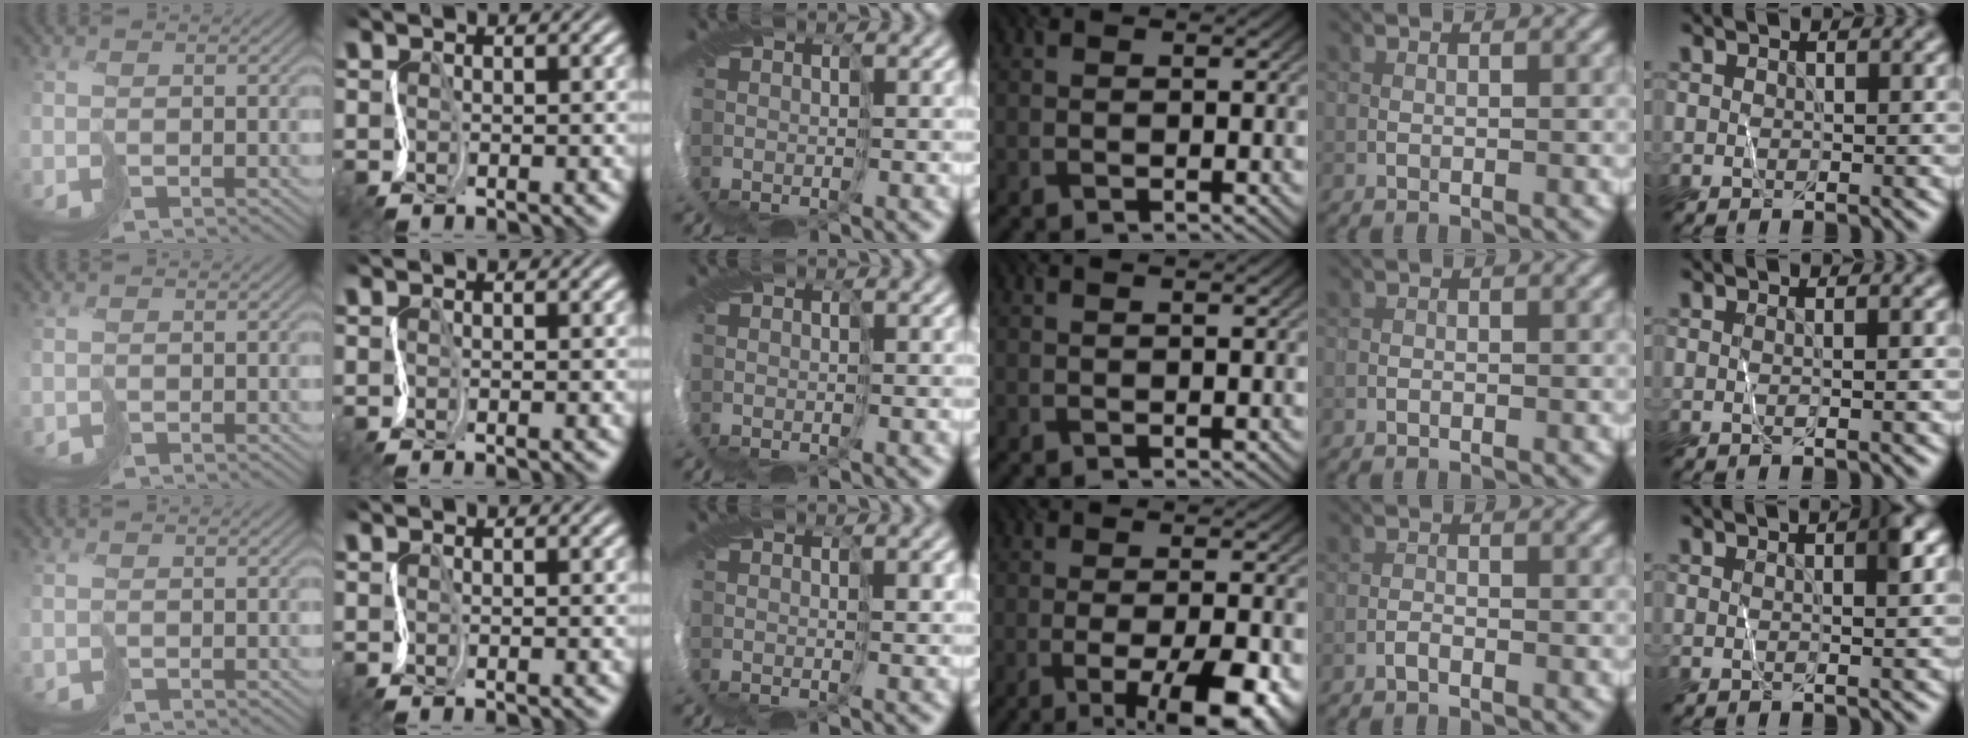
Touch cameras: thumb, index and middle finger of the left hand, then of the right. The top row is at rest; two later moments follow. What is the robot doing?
{"motion": "cut", "object": "paper"}